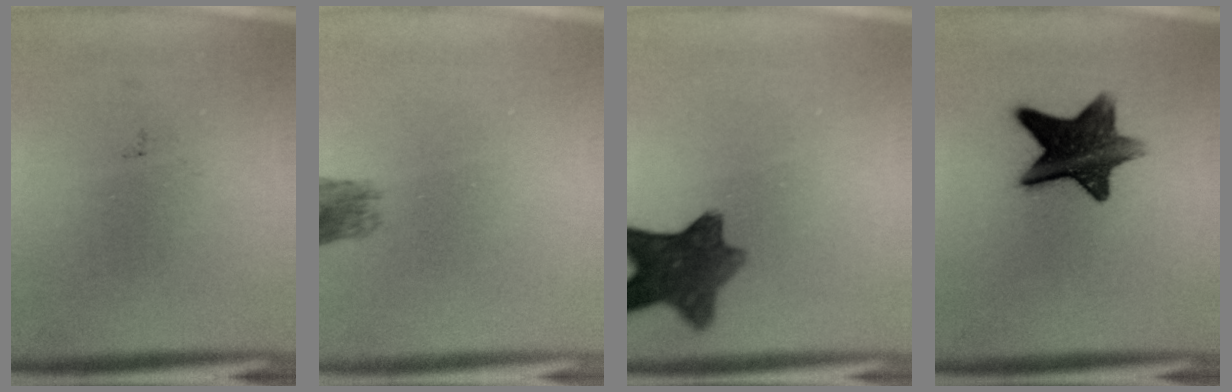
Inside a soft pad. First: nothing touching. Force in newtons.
{"total": 2.2}
{"total": 8.5}
{"total": 11.6}